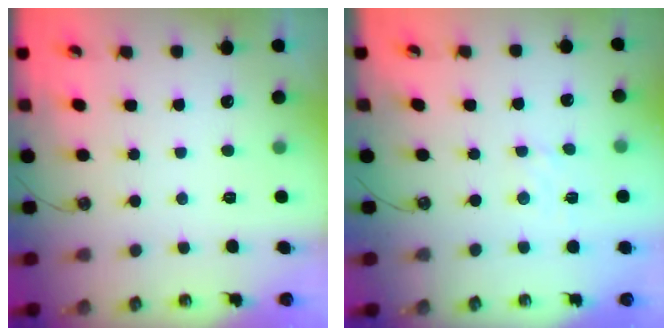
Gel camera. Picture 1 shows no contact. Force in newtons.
{"total": 2.4, "press": 2.4, "slide": 0.4}